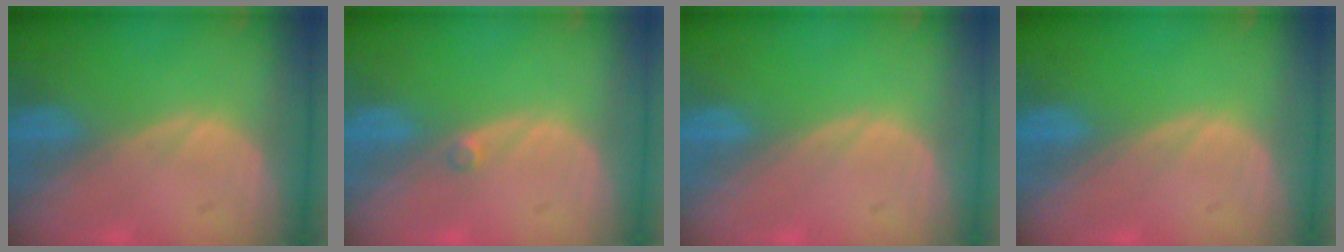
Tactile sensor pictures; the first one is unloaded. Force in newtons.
{"total": 1.0, "press": 0.8, "slide": 0.5}
{"total": 0.0}
{"total": 0.0}